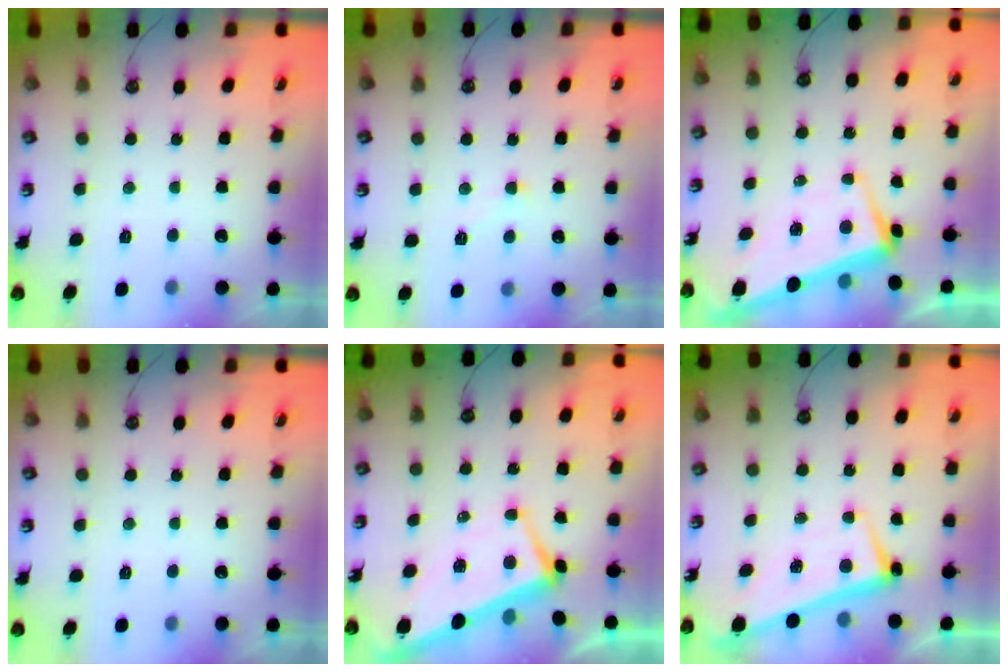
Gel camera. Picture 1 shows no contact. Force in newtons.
{"total": 0.5, "press": 0.1, "slide": 0.5}
{"total": 1.6, "press": 1.3, "slide": 0.9}
{"total": 0.0}
{"total": 1.9, "press": 1.7, "slide": 0.8}
{"total": 1.3, "press": 1.0, "slide": 0.8}